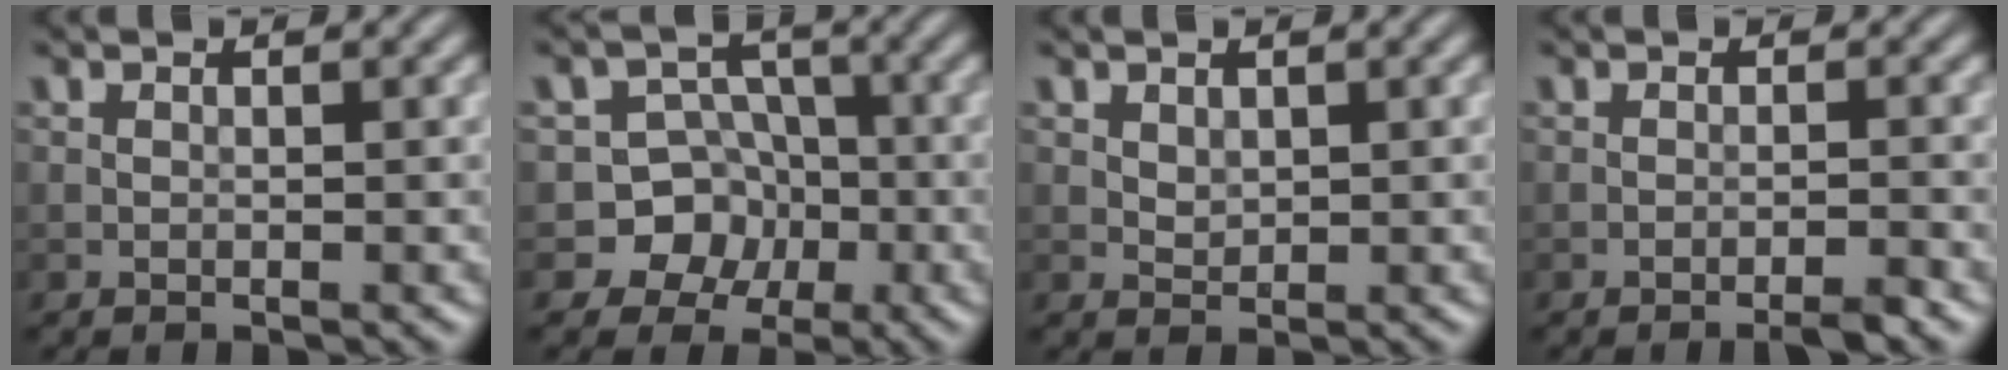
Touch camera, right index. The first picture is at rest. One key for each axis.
{"total": 7.2, "fx": -2.8, "fy": 6.5, "fz": 1.2, "tx": 0.006, "ty": 0.004, "tz": -0.068}
{"total": 1.0, "fx": 0.5, "fy": 0.8, "fz": 0.5, "tx": -0.010, "ty": -0.003, "tz": 0.014}
{"total": 1.8, "fx": -1.3, "fy": 0.1, "fz": 1.2, "tx": -0.016, "ty": 0.002, "tz": -0.024}